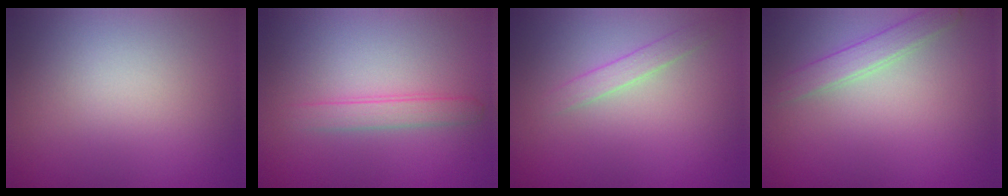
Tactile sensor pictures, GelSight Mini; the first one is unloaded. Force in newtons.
{"total": 1.8, "press": 1.8, "slide": 0.0}
{"total": 1.5, "press": 1.5, "slide": 0.1}
{"total": 2.1, "press": 2.1, "slide": 0.1}